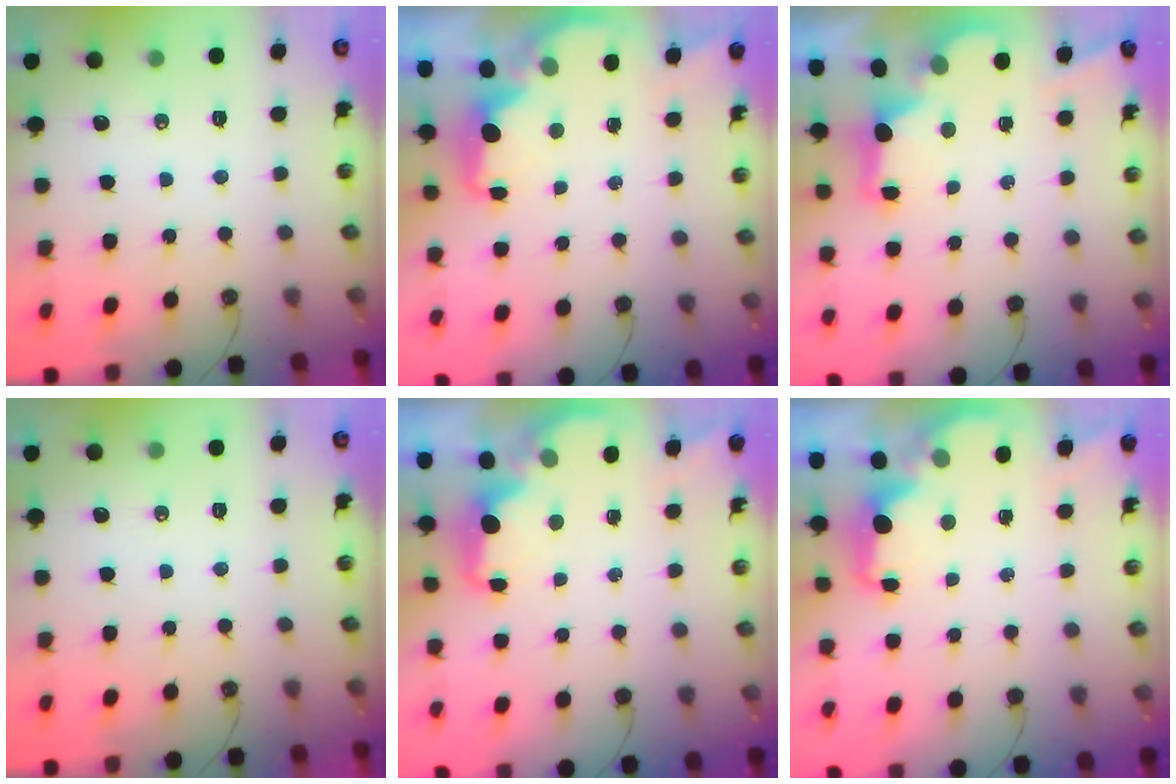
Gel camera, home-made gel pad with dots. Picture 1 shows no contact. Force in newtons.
{"total": 2.2, "press": 2.0, "slide": 0.8}
{"total": 2.5, "press": 2.4, "slide": 0.9}
{"total": 0.0}
{"total": 2.0, "press": 1.9, "slide": 0.7}
{"total": 2.0, "press": 1.9, "slide": 0.7}